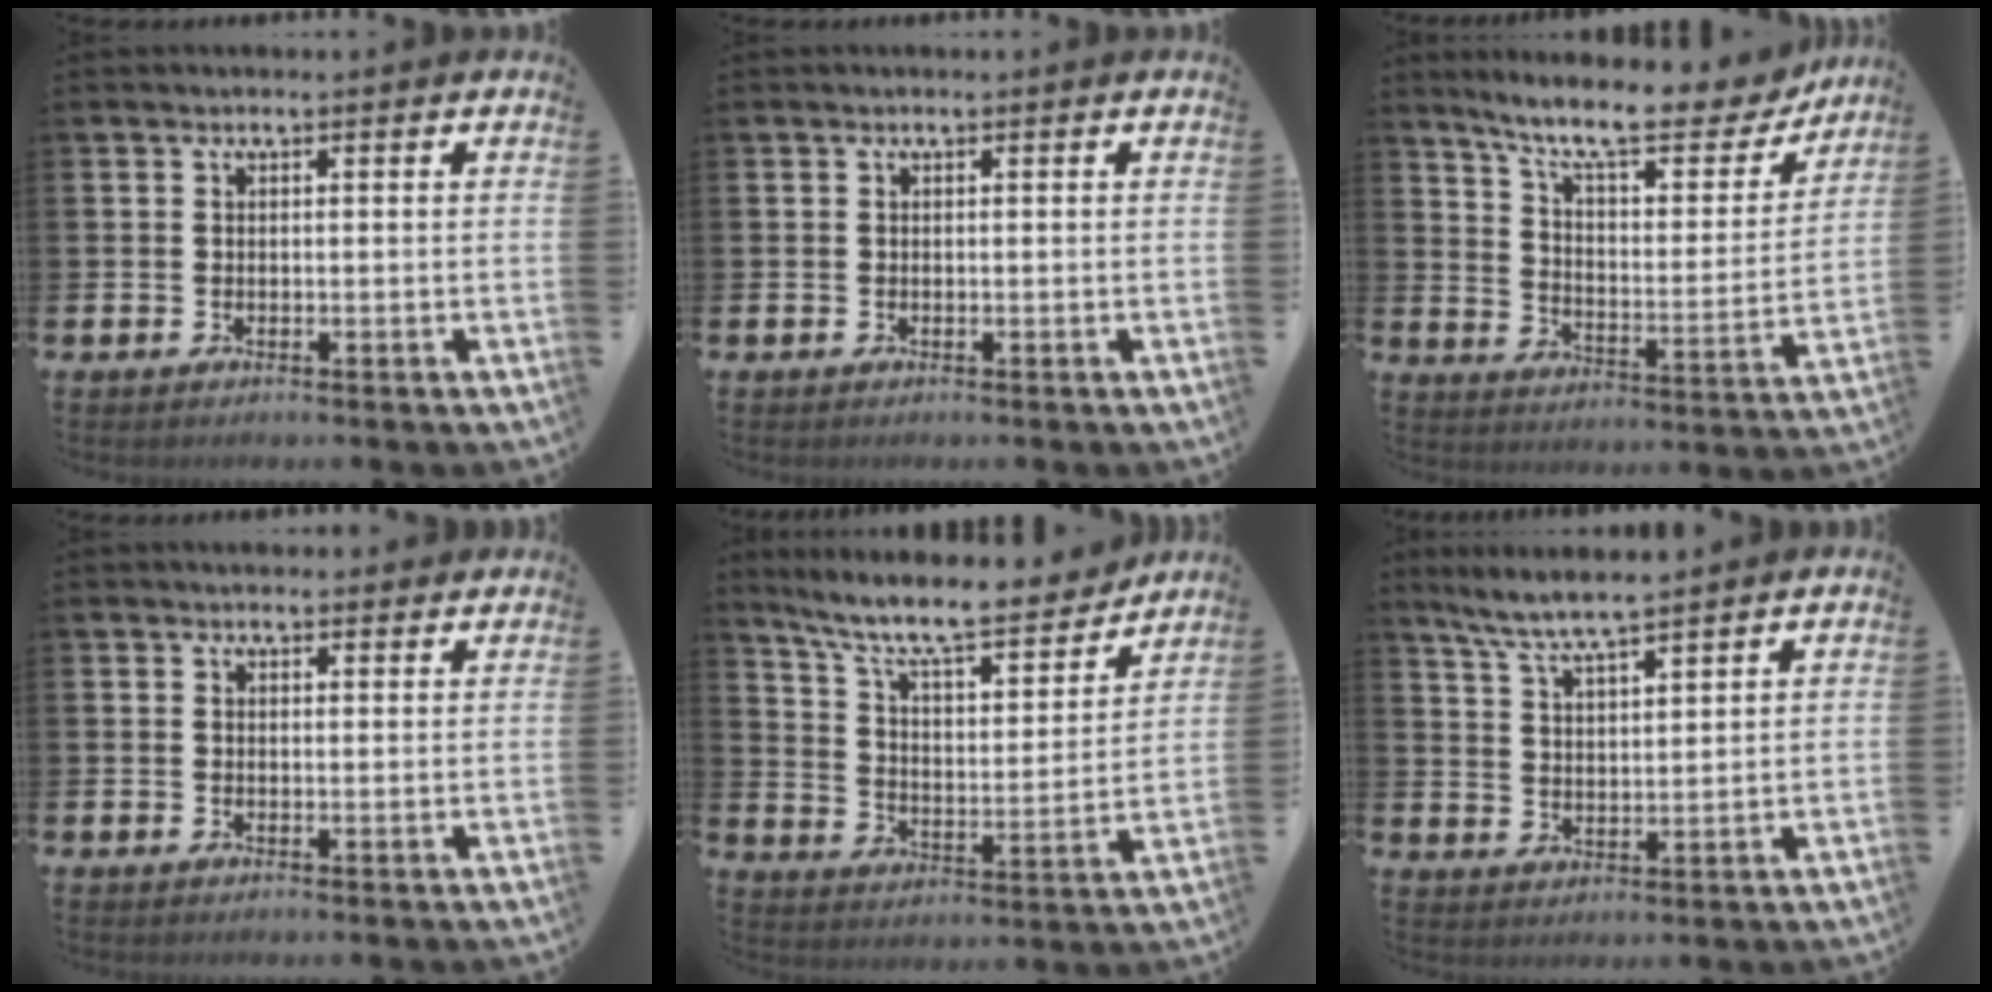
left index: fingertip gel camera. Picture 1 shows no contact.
{"total": 0.0}
{"total": 10.4, "force": [9.0, 2.4, 4.7], "torque": [-0.110, -0.062, 0.149]}
{"total": 2.0, "force": [1.9, 0.5, 0.0], "torque": [0.005, -0.006, 0.035]}
{"total": 10.1, "force": [9.0, 2.0, 4.3], "torque": [-0.109, -0.063, 0.150]}
{"total": 6.5, "force": [6.1, 0.1, 2.1], "torque": [-0.062, -0.023, 0.109]}